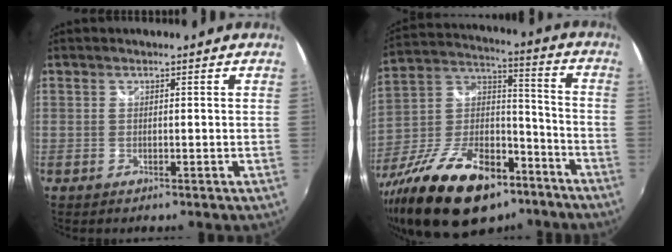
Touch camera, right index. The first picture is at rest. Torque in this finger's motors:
{"motor_torque": [1.14, -1.00, 0.87, 0.21]}